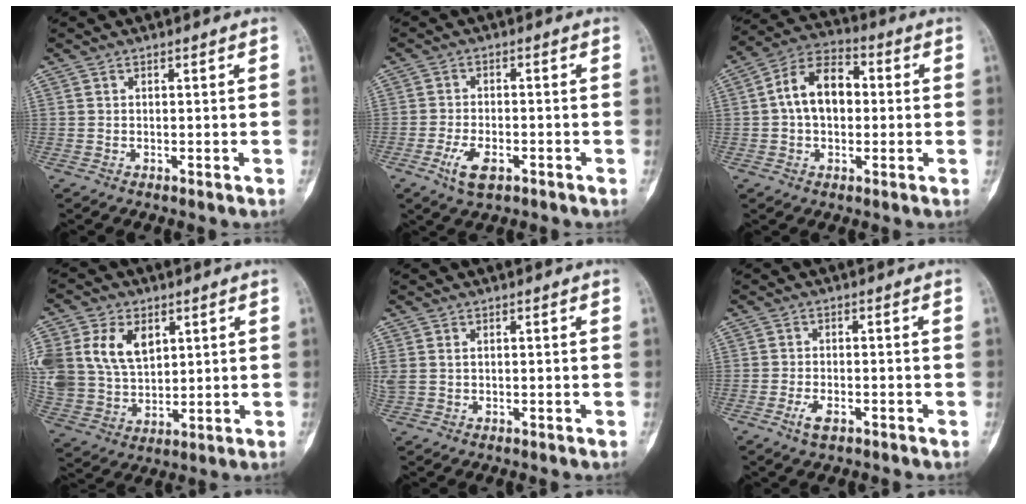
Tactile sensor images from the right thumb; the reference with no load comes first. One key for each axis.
{"total": 5.7, "fx": -2.8, "fy": 2.7, "fz": 4.2, "tx": -0.081, "ty": 0.007, "tz": -0.049}
{"total": 11.6, "fx": 0.7, "fy": 7.7, "fz": 8.6, "tx": -0.138, "ty": 0.030, "tz": 0.004}
{"total": 17.9, "fx": 5.9, "fy": 12.6, "fz": 11.2, "tx": -0.239, "ty": -0.002, "tz": 0.125}
{"total": 2.6, "fx": 0.7, "fy": 1.7, "fz": 1.9, "tx": -0.065, "ty": 0.013, "tz": 0.021}
{"total": 3.0, "fx": -1.6, "fy": 1.3, "fz": 2.2, "tx": -0.046, "ty": 0.005, "tz": -0.031}